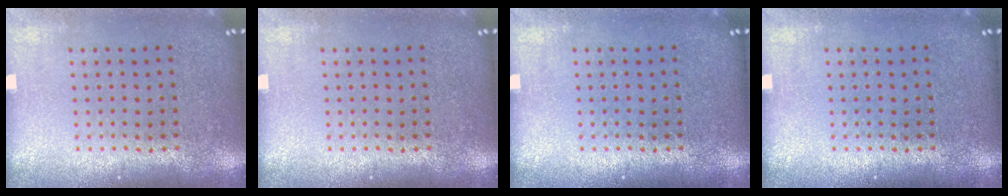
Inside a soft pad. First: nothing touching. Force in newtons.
{"total": 0.0}
{"total": 0.0}
{"total": 0.0}